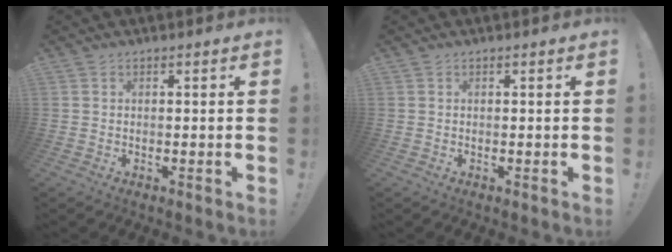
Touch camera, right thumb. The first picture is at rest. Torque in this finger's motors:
{"motor_torque": [-0.06, 0.06, 0.00, 0.00, 0.04]}